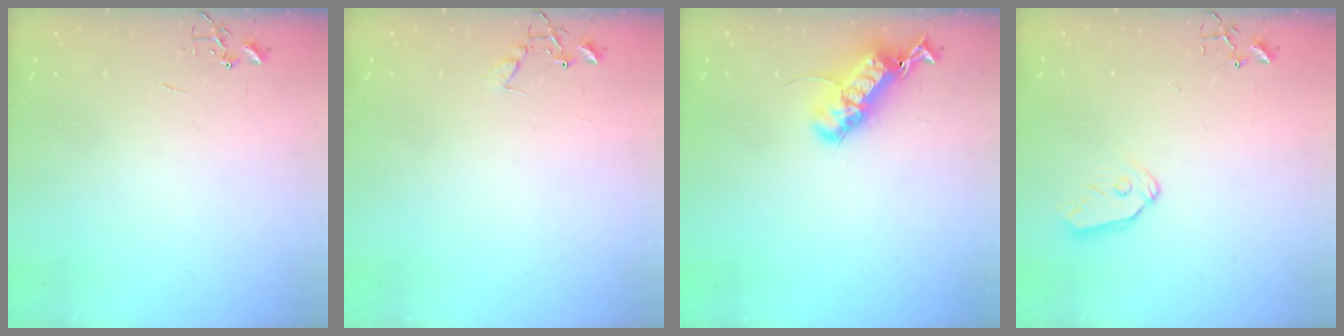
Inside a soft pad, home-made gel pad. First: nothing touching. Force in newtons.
{"total": 7.5, "press": 7.5, "slide": 0.4}
{"total": 18.4, "press": 18.4, "slide": 0.6}
{"total": 7.7, "press": 7.7, "slide": 0.4}